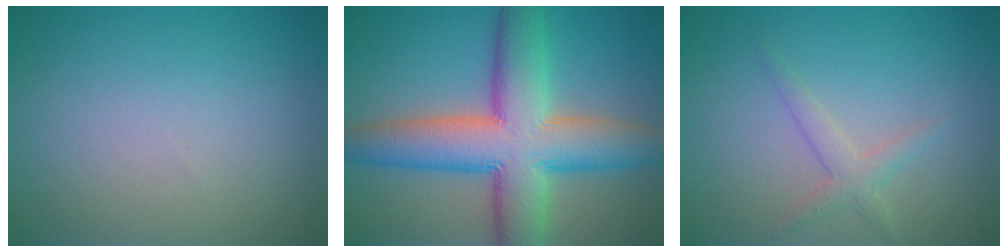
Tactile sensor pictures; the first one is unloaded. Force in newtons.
{"total": 11.2, "press": 11.2, "slide": 0.4}
{"total": 1.8, "press": 1.8, "slide": 0.1}